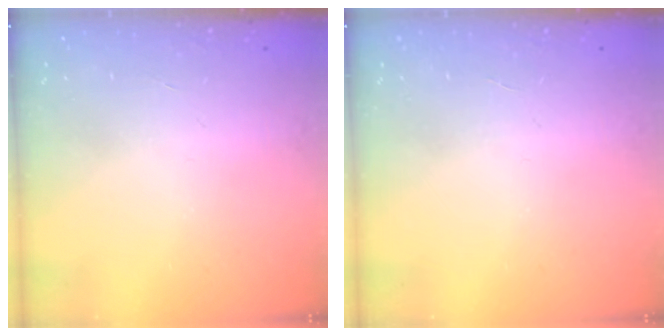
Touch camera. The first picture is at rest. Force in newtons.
{"total": 0.0}